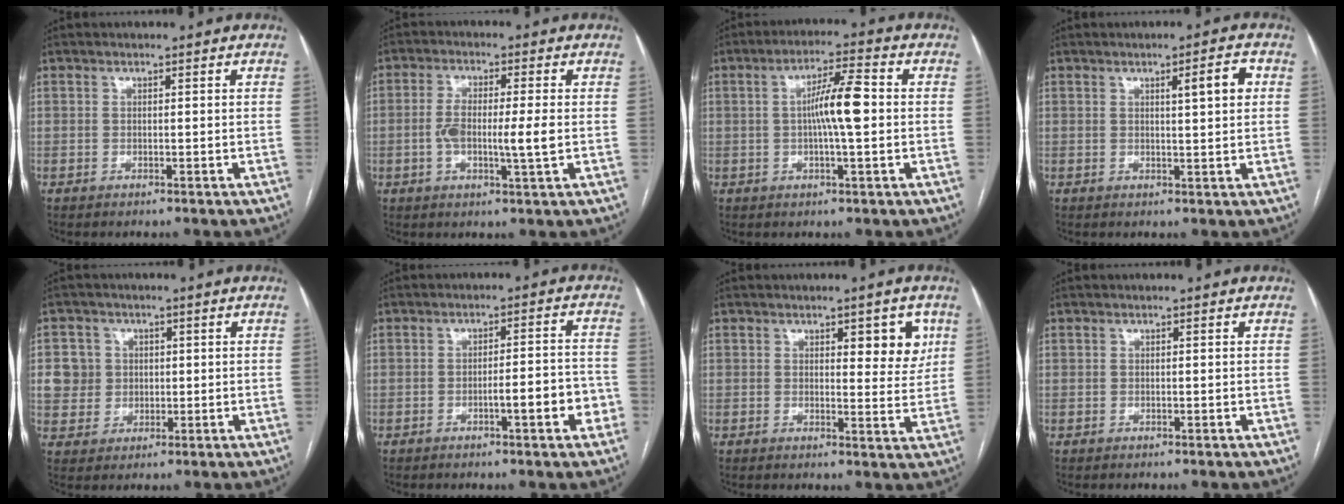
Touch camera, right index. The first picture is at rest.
{"total": 6.6, "force": [-0.6, 0.7, 6.5], "torque": [-0.127, 0.004, -0.010]}
{"total": 7.4, "force": [0.1, 0.6, 7.4], "torque": [-0.132, 0.011, -0.003]}
{"total": 4.0, "force": [1.2, 0.3, 3.8], "torque": [-0.054, 0.002, 0.016]}
{"total": 5.7, "force": [1.0, 5.6, 0.7], "torque": [-0.011, 0.020, 0.027]}
{"total": 6.0, "force": [-2.5, 0.9, 5.4], "torque": [-0.070, 0.015, -0.029]}
{"total": 5.8, "force": [2.5, 2.0, 4.8], "torque": [-0.053, -0.002, 0.028]}
{"total": 0.0}